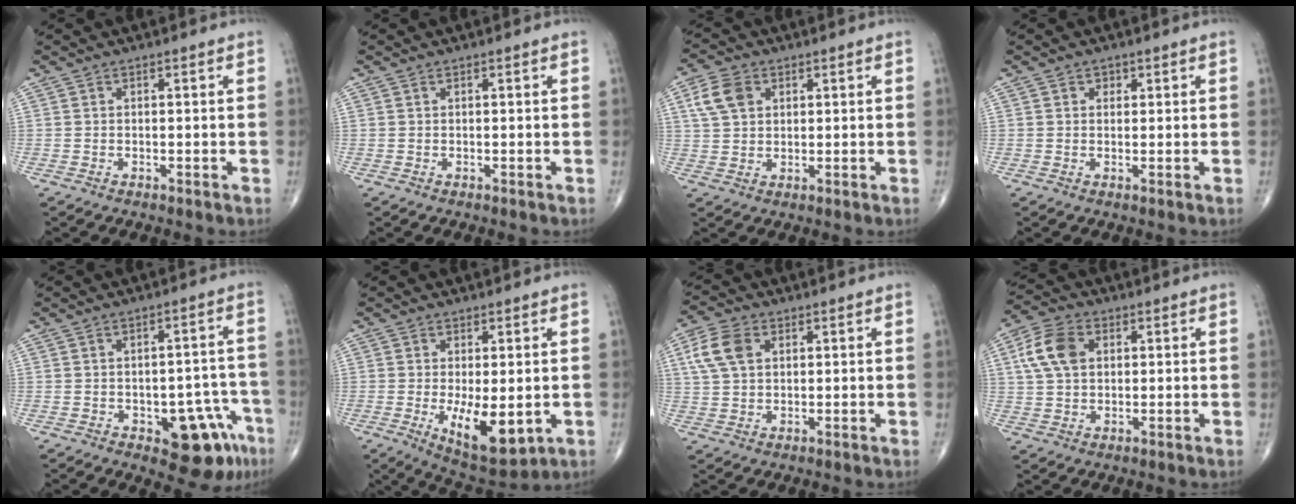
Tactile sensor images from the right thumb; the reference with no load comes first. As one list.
[{"total": 0.0}, {"total": 6.6, "force": [2.4, 4.7, 3.9], "torque": [-0.066, 0.002, 0.044]}, {"total": 1.3, "force": [0.7, 1.1, 0.4], "torque": [0.008, -0.003, 0.006]}, {"total": 11.3, "force": [-5.2, 5.5, 8.4], "torque": [-0.059, 0.035, -0.057]}, {"total": 10.4, "force": [-1.9, 4.3, 9.2], "torque": [-0.133, -0.025, -0.016]}, {"total": 7.7, "force": [2.5, 5.2, 5.2], "torque": [-0.105, 0.006, 0.047]}, {"total": 8.9, "force": [2.3, 6.1, 6.1], "torque": [-0.115, 0.008, 0.040]}]